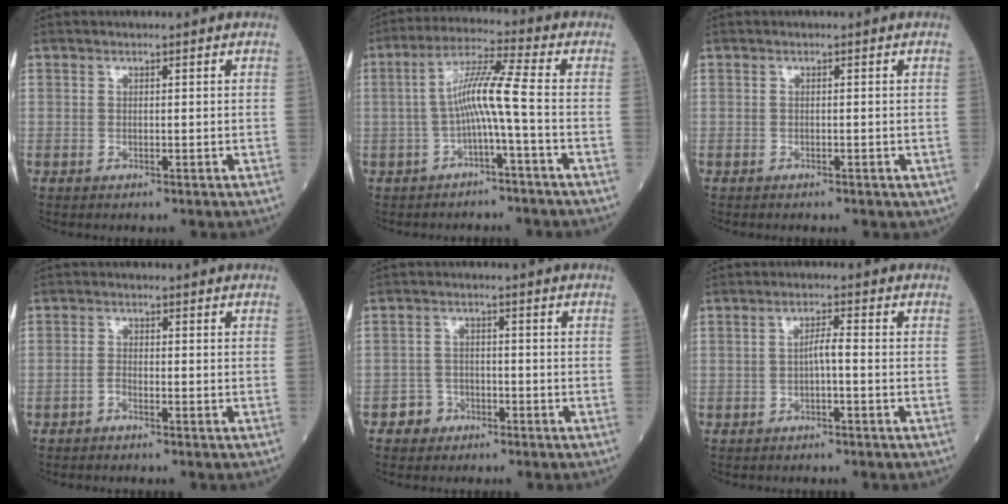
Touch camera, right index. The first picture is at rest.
{"total": 7.2, "force": [-1.5, -0.9, 6.9], "torque": [-0.132, 0.024, -0.027]}
{"total": 0.9, "force": [-0.6, 0.4, 0.5], "torque": [-0.008, 0.000, -0.004]}
{"total": 1.1, "force": [-0.9, 0.3, 0.6], "torque": [-0.010, 0.002, -0.019]}
{"total": 2.9, "force": [-1.8, 2.2, 0.0], "torque": [0.001, 0.012, -0.036]}
{"total": 2.2, "force": [-0.6, 0.2, 2.1], "torque": [-0.034, 0.004, -0.013]}